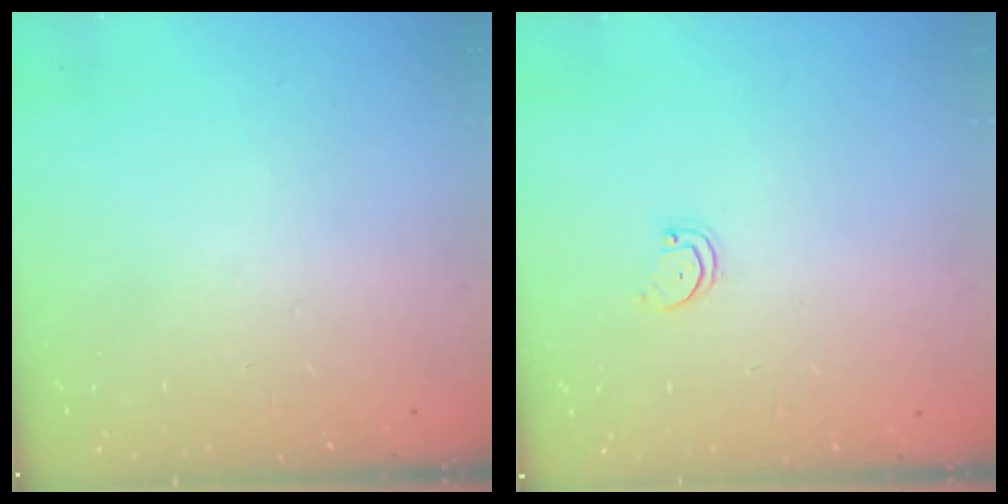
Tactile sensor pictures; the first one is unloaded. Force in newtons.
{"total": 1.5, "press": 1.5, "slide": 0.1}